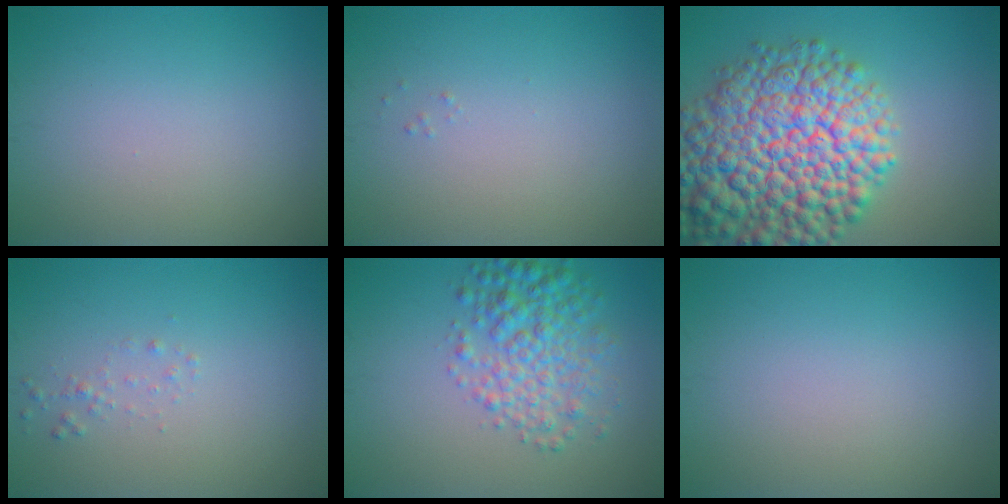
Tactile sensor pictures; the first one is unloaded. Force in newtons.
{"total": 0.0}
{"total": 14.0, "press": 14.0, "slide": 0.7}
{"total": 0.7, "press": 0.7, "slide": 0.0}
{"total": 4.9, "press": 4.9, "slide": 0.1}
{"total": 0.0}